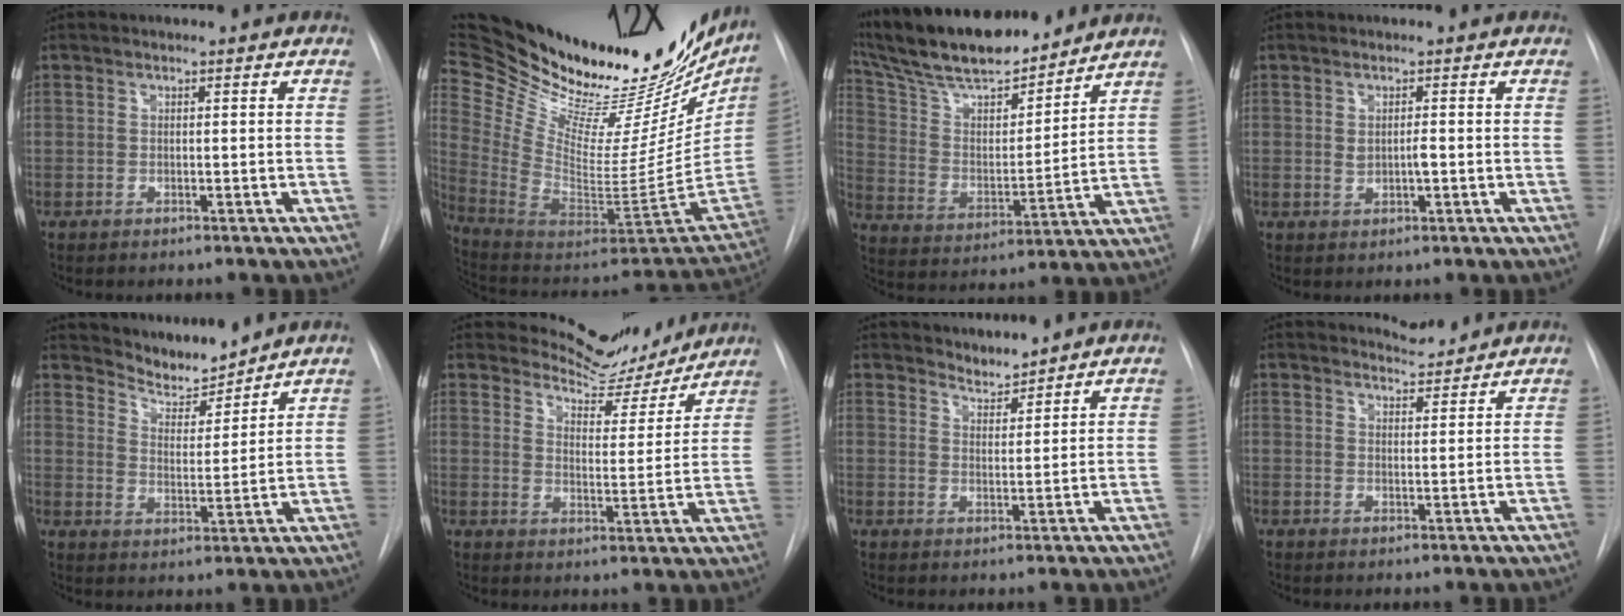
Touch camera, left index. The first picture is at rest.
{"total": 38.0, "force": [31.1, 12.3, 18.1], "torque": [-0.310, -0.058, 0.442]}
{"total": 19.9, "force": [17.3, 3.8, 9.0], "torque": [-0.165, 0.012, 0.296]}
{"total": 1.4, "force": [-0.3, 0.5, 1.3], "torque": [-0.025, -0.008, -0.002]}
{"total": 6.1, "force": [6.1, 0.5, 0.1], "torque": [-0.009, -0.012, 0.111]}
{"total": 9.3, "force": [9.1, 2.1, 0.3], "torque": [-0.002, -0.025, 0.123]}
{"total": 2.7, "force": [2.7, 0.1, -0.5], "torque": [0.004, -0.004, 0.049]}
{"total": 3.1, "force": [3.1, 0.0, -0.2], "torque": [-0.003, -0.011, 0.047]}